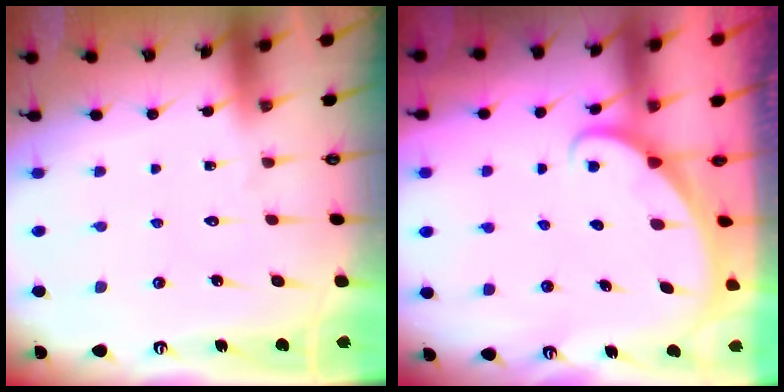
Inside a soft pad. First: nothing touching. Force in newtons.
{"total": 1.6, "press": 1.6, "slide": 0.0}